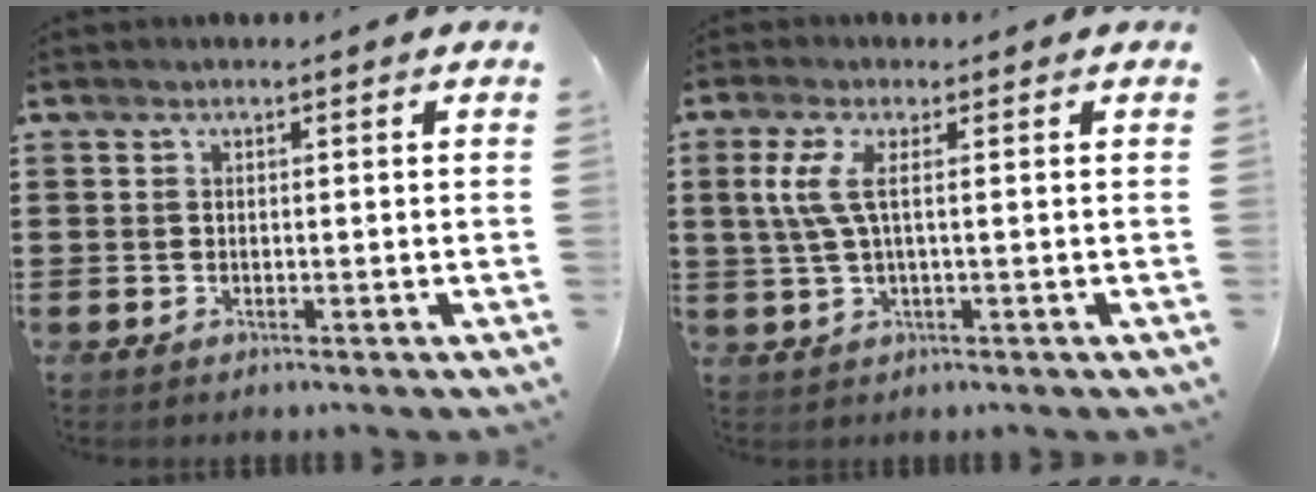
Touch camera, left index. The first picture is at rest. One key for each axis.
{"total": 4.4, "fx": 0.6, "fy": 0.7, "fz": 4.3, "tx": -0.107, "ty": -0.011, "tz": 0.003}